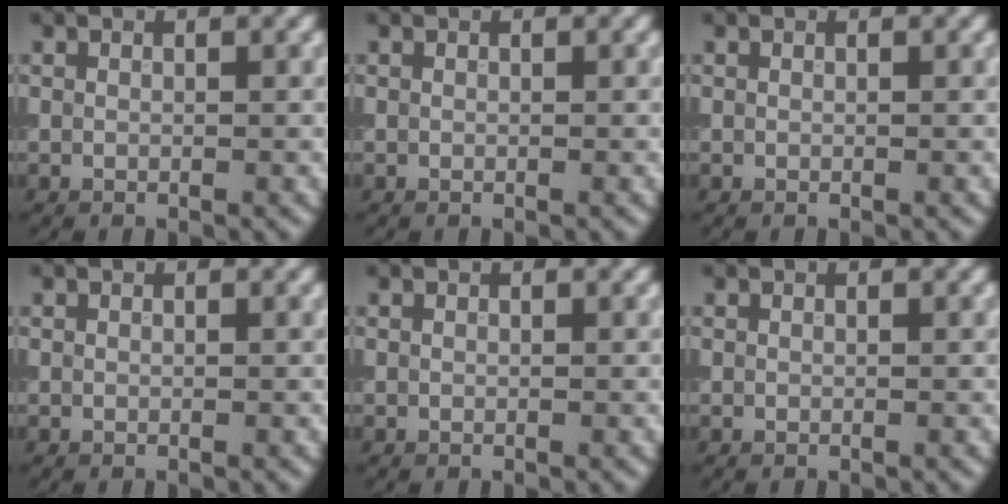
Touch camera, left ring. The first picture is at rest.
{"total": 0.0}
{"total": 0.0}
{"total": 0.0}
{"total": 0.0}
{"total": 0.0}